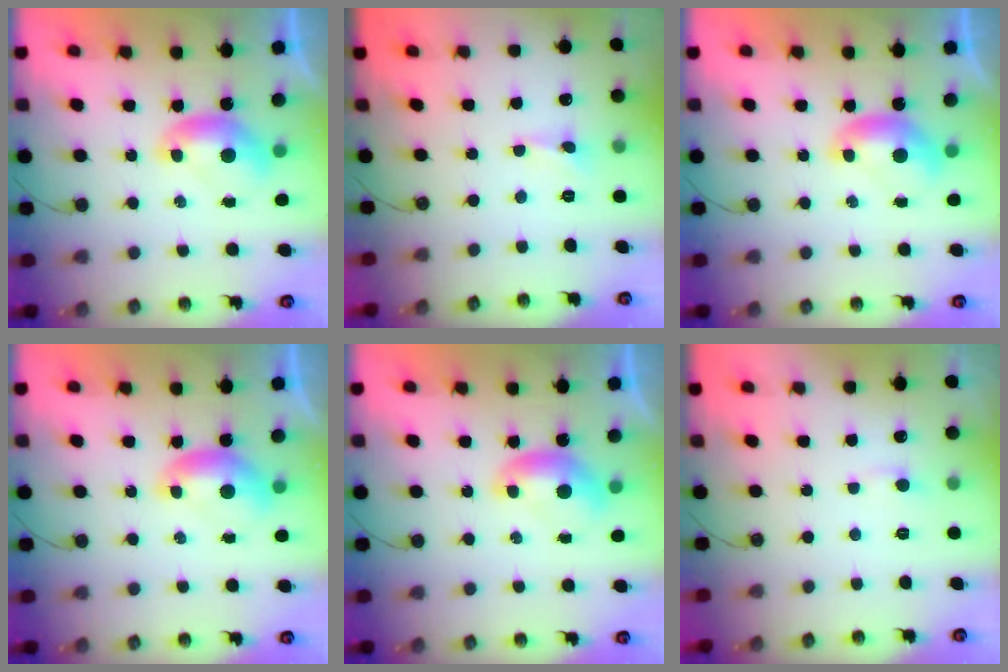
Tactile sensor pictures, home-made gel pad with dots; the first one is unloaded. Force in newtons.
{"total": 0.8, "press": 0.8, "slide": 0.2}
{"total": 0.0}
{"total": 0.0}
{"total": 0.0}
{"total": 1.0, "press": 0.8, "slide": 0.5}